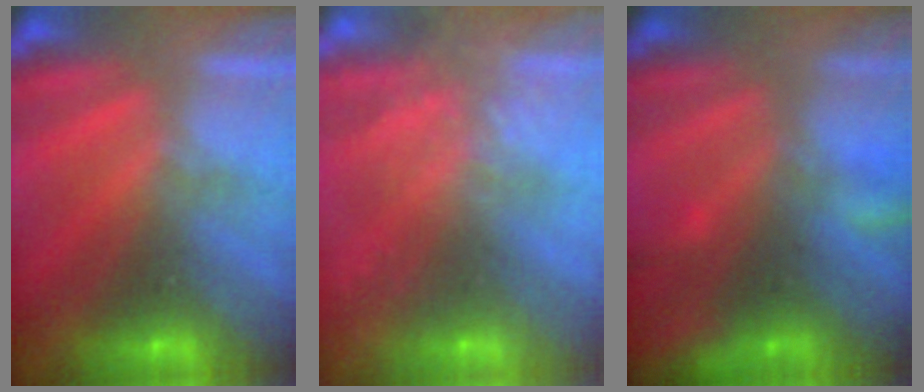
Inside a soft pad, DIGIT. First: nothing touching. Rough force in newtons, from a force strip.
{"total": 7.7}
{"total": 7.6}